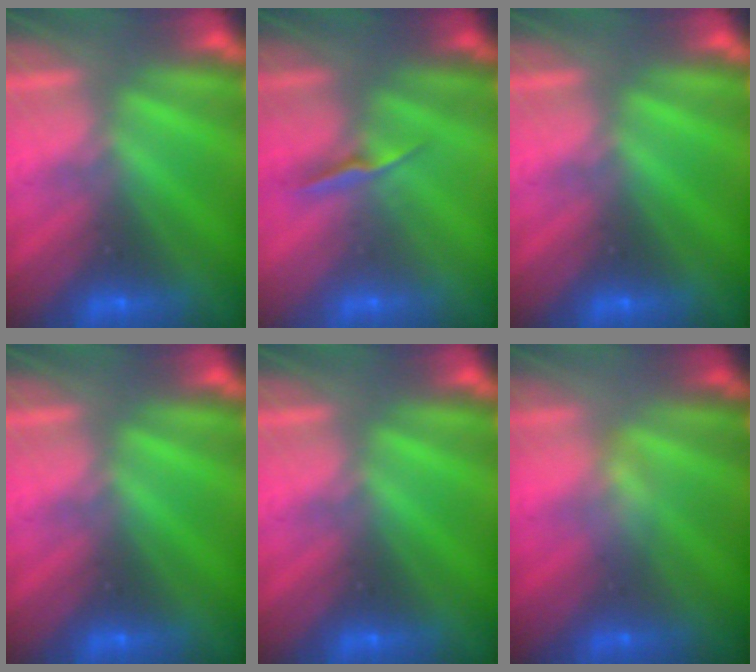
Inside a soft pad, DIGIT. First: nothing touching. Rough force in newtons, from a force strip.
{"total": 1.3}
{"total": 0.0}
{"total": 0.0}
{"total": 0.0}
{"total": 2.4}